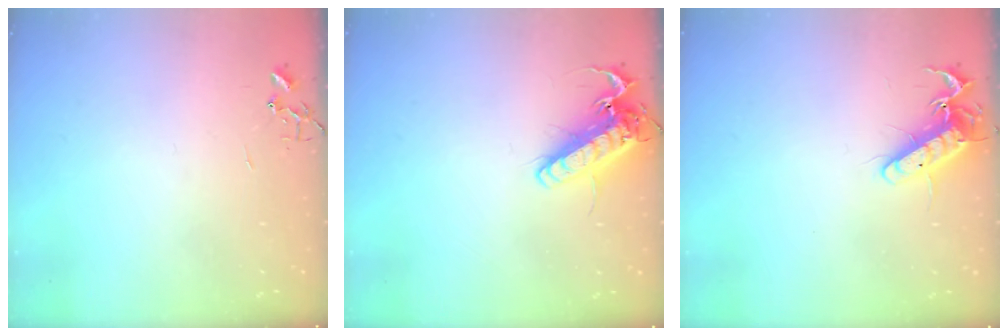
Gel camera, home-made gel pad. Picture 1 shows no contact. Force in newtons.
{"total": 16.2, "press": 16.0, "slide": 2.5}
{"total": 13.7, "press": 13.6, "slide": 1.5}